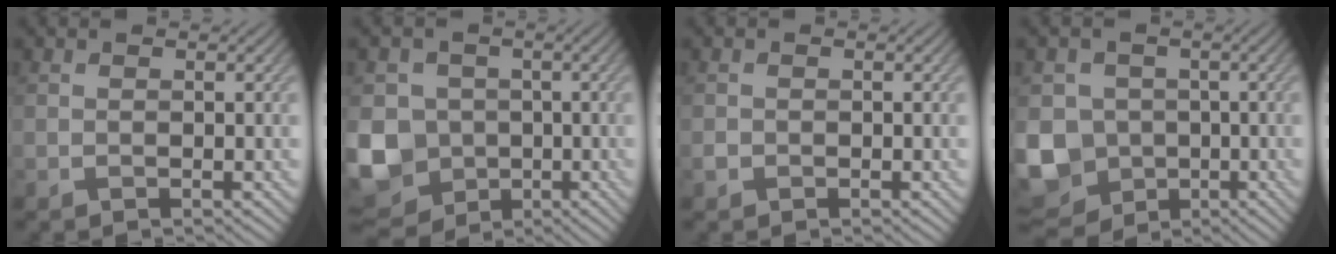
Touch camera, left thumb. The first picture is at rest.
{"total": 11.8, "force": [-2.0, 10.5, 4.9], "torque": [-0.145, -0.033, -0.060]}
{"total": 0.8, "force": [-0.4, 0.6, 0.2], "torque": [-0.004, -0.004, -0.009]}
{"total": 11.2, "force": [-2.4, 10.0, 4.6], "torque": [-0.137, -0.032, -0.065]}